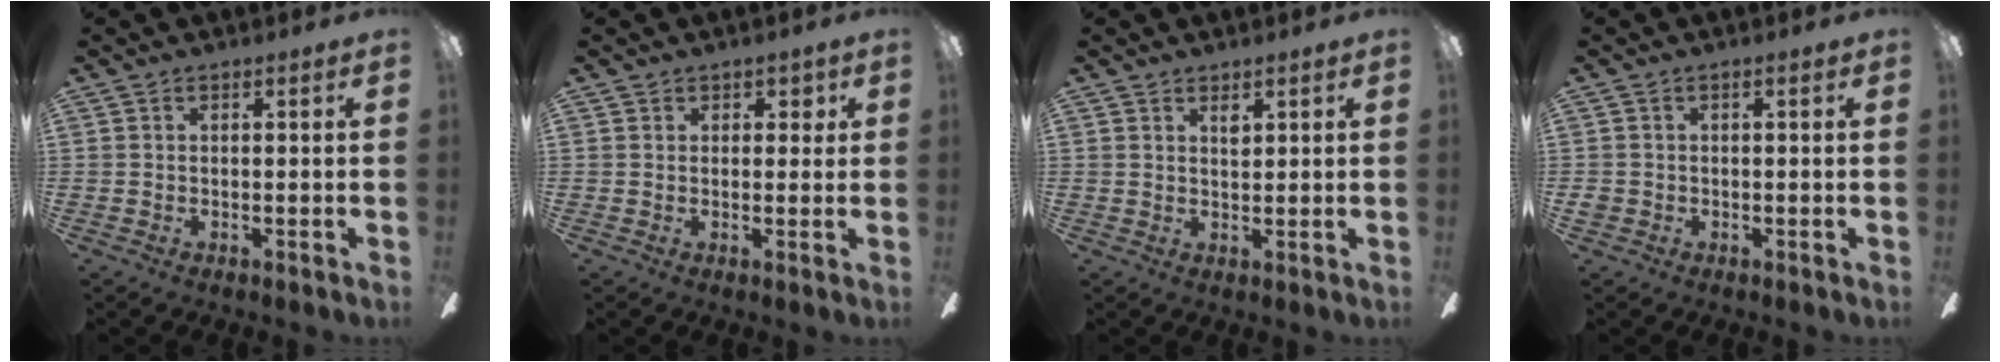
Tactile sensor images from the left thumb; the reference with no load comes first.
{"total": 2.3, "force": [1.3, 1.8, 0.6], "torque": [0.002, 0.000, 0.020]}
{"total": 2.0, "force": [1.6, 0.9, 0.9], "torque": [-0.011, -0.005, 0.029]}
{"total": 1.6, "force": [-0.5, 1.3, 0.7], "torque": [-0.011, 0.002, -0.009]}